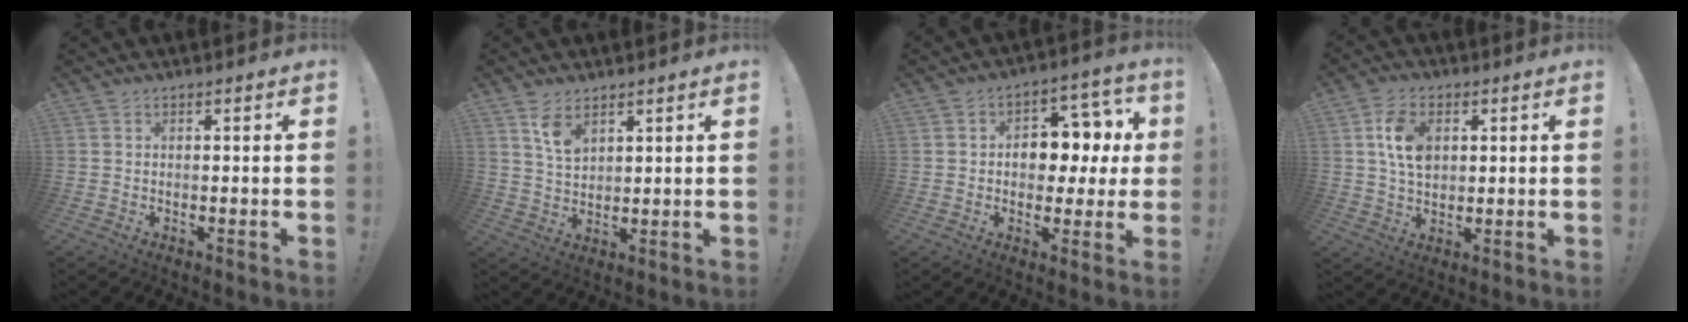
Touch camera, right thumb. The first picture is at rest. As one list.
[{"total": 6.4, "force": [4.1, 3.2, 3.8], "torque": [-0.059, -0.025, 0.072]}, {"total": 10.5, "force": [1.1, 7.9, 6.9], "torque": [-0.084, -0.005, 0.023]}, {"total": 9.7, "force": [2.5, 6.7, 6.6], "torque": [-0.118, 0.004, 0.046]}]